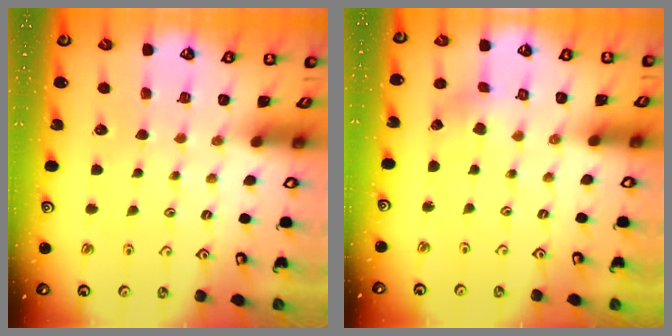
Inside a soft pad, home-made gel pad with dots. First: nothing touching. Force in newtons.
{"total": 2.2, "press": 2.2, "slide": 0.4}